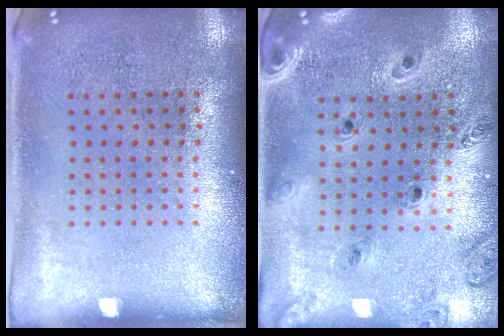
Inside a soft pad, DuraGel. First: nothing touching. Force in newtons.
{"total": 1.3, "press": 1.3, "slide": 0.1}